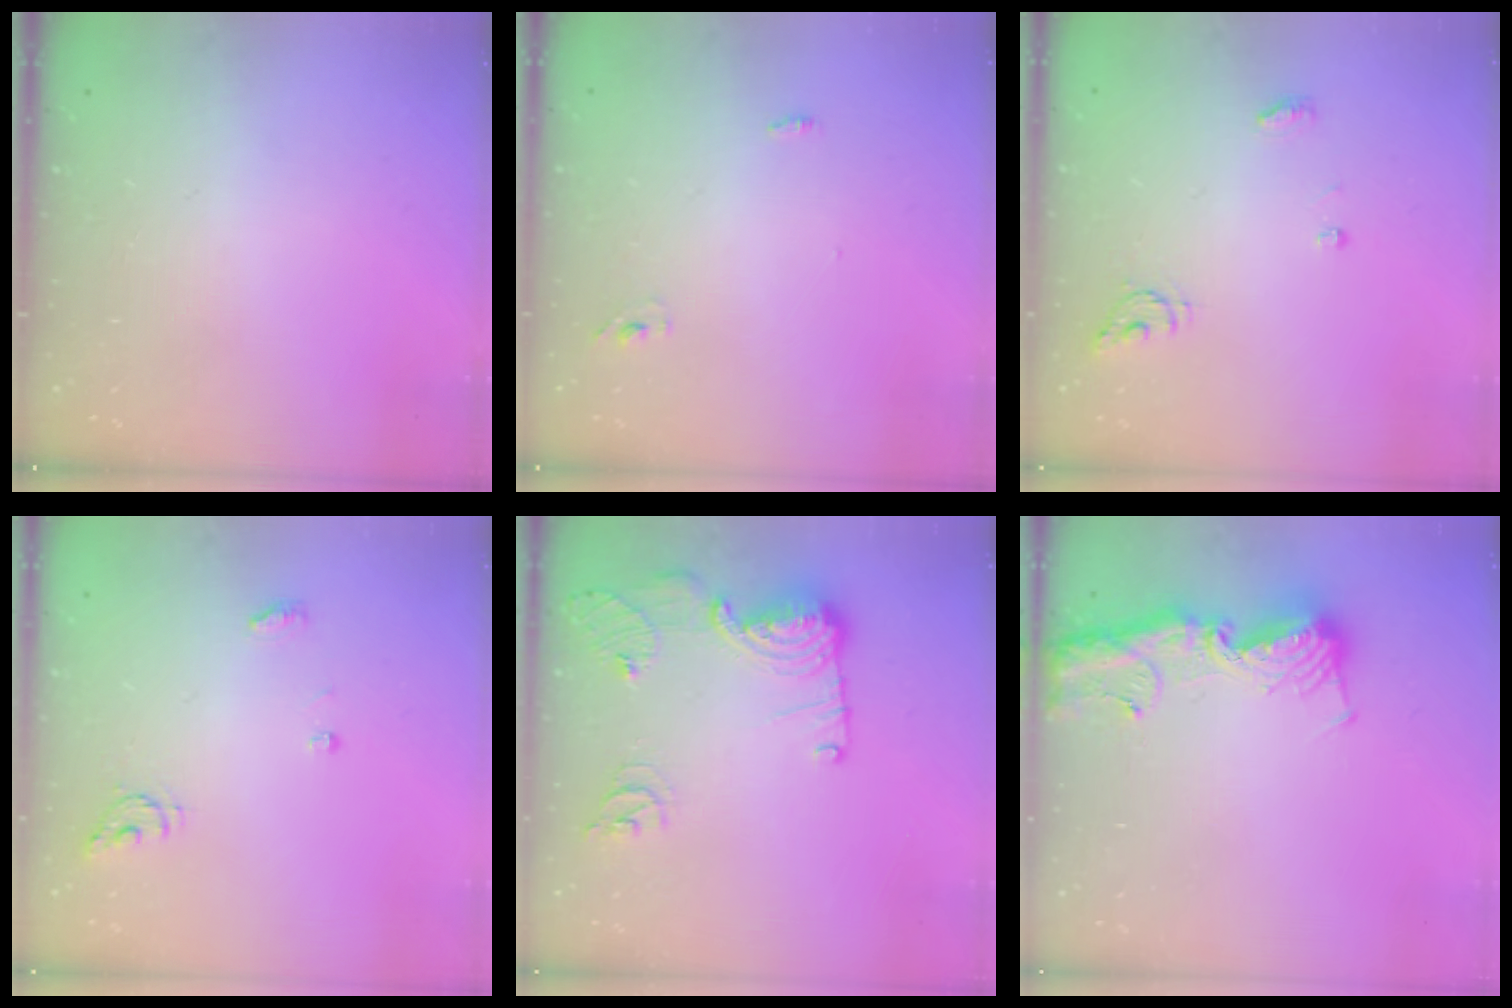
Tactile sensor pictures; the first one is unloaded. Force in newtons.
{"total": 2.9, "press": 2.7, "slide": 1.0}
{"total": 5.3, "press": 5.3, "slide": 0.4}
{"total": 5.3, "press": 5.3, "slide": 0.4}
{"total": 15.2, "press": 14.9, "slide": 2.8}
{"total": 13.2, "press": 13.1, "slide": 1.3}